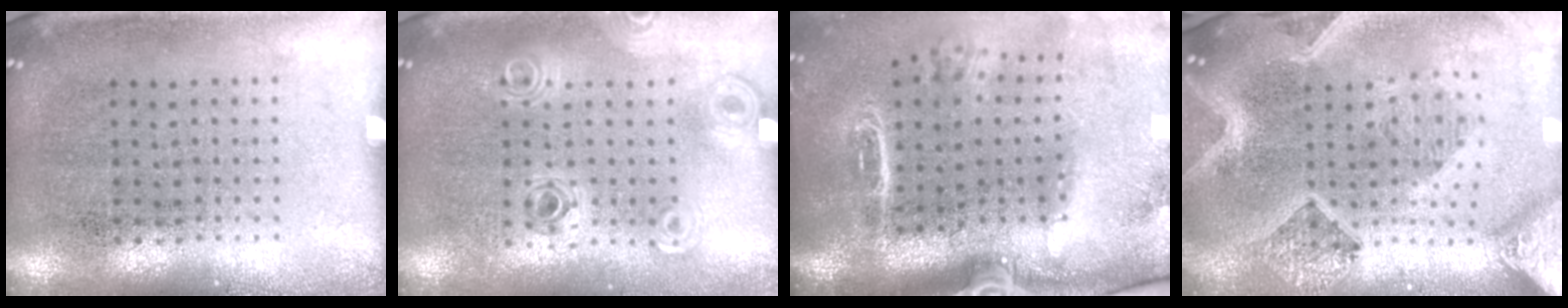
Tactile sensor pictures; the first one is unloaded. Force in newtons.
{"total": 0.9, "press": 0.9, "slide": 0.1}
{"total": 2.9, "press": 2.0, "slide": 2.0}
{"total": 4.1, "press": 3.2, "slide": 2.6}